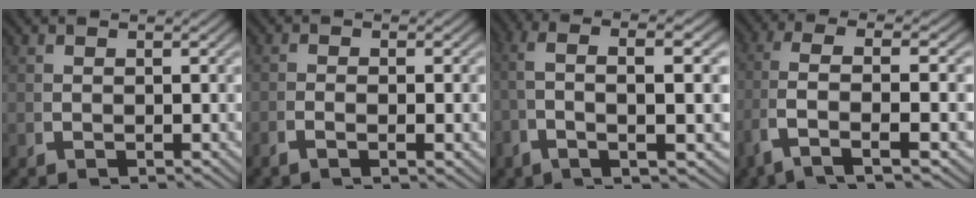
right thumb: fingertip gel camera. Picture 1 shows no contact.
{"total": 1.3, "force": [-0.5, 0.0, 1.1], "torque": [-0.021, 0.000, -0.012]}
{"total": 7.7, "force": [1.5, 1.7, 7.3], "torque": [-0.136, 0.012, 0.024]}
{"total": 7.4, "force": [-0.7, 2.9, 6.7], "torque": [-0.172, -0.021, 0.008]}